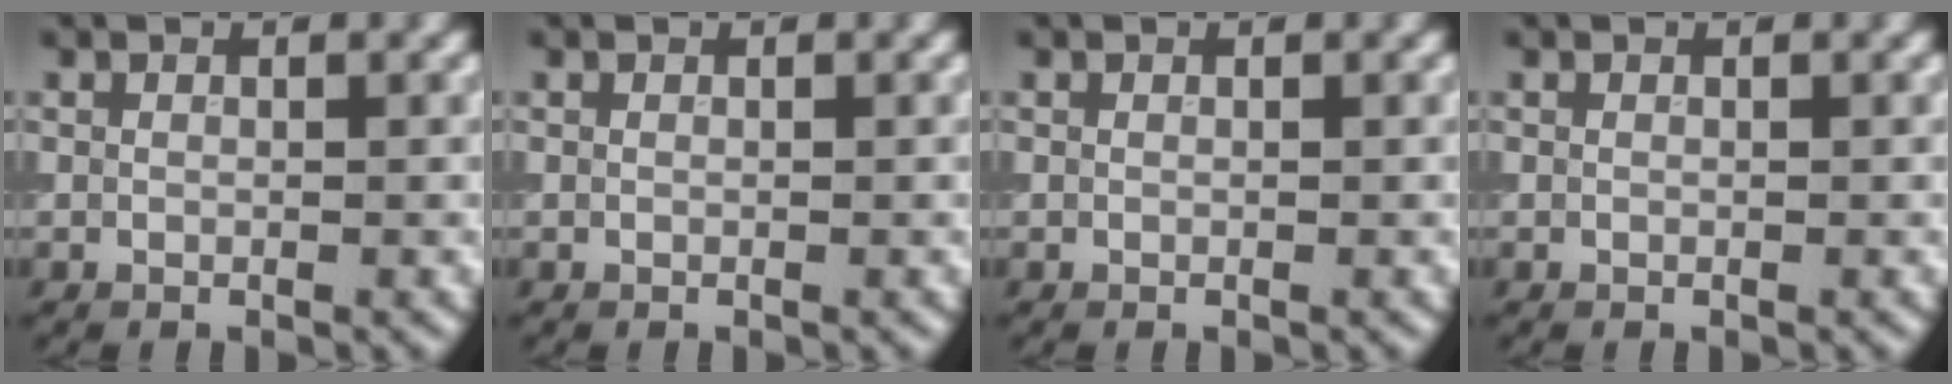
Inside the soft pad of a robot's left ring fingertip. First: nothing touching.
{"total": 0.0}
{"total": 0.0}
{"total": 0.0}